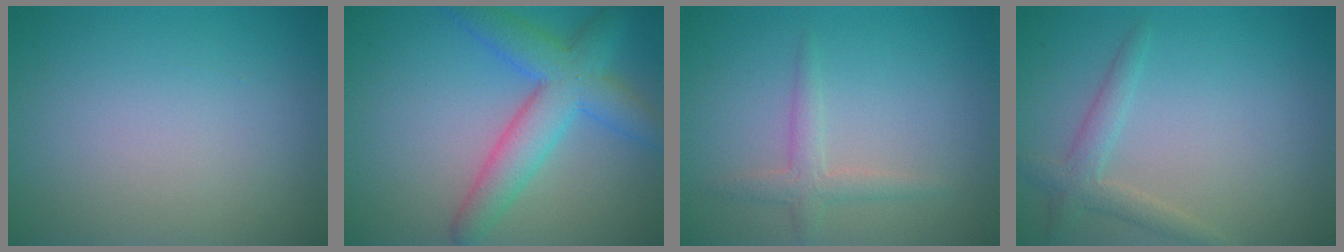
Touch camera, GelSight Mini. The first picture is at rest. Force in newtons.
{"total": 5.9, "press": 5.9, "slide": 0.2}
{"total": 1.9, "press": 1.9, "slide": 0.1}
{"total": 2.2, "press": 2.2, "slide": 0.2}